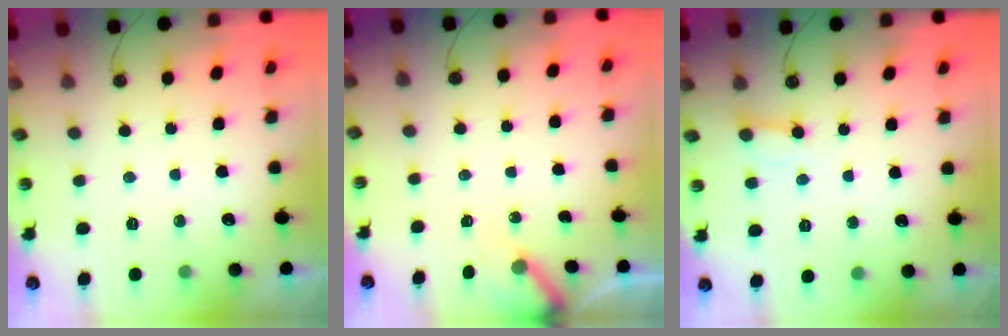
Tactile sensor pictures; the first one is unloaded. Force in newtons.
{"total": 3.6, "press": 3.6, "slide": 0.3}
{"total": 2.0, "press": 2.0, "slide": 0.2}